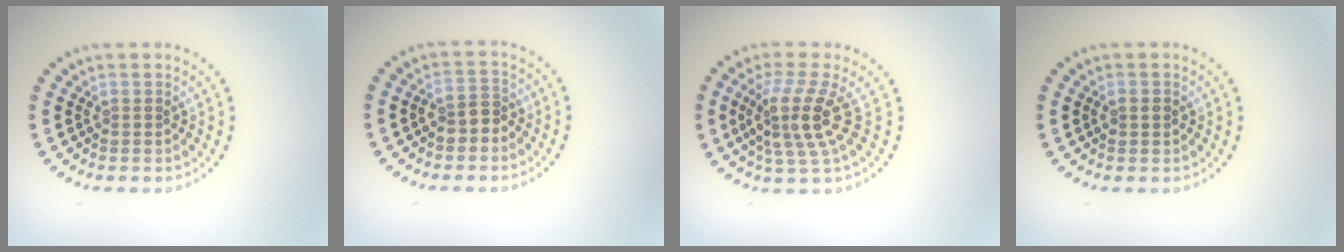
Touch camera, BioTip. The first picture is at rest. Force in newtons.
{"total": 2.1, "press": 2.0, "slide": 0.8}
{"total": 4.2, "press": 3.2, "slide": 2.8}
{"total": 1.3, "press": 1.3, "slide": 0.2}